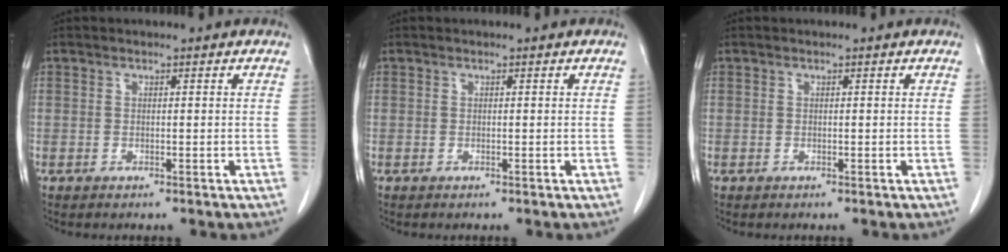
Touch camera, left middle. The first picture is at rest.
{"total": 0.0}
{"total": 0.0}